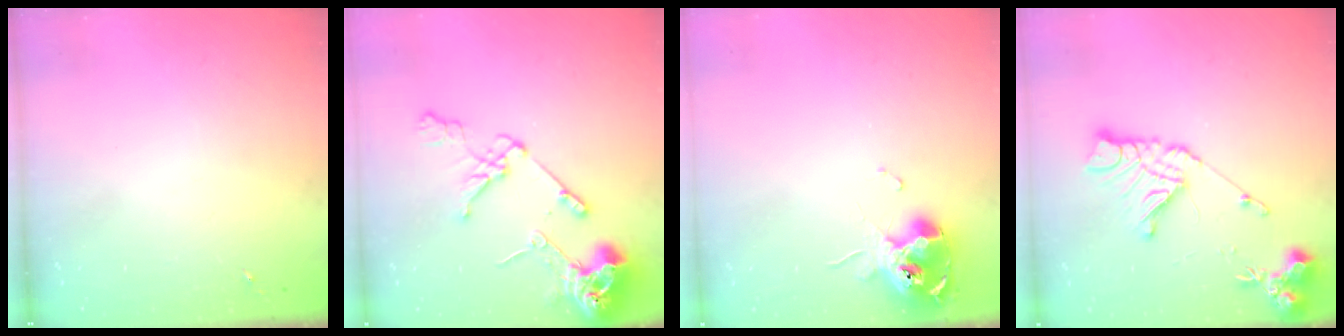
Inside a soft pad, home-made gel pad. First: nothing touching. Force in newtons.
{"total": 15.7, "press": 15.6, "slide": 2.0}
{"total": 12.0, "press": 11.9, "slide": 1.4}
{"total": 15.4, "press": 15.3, "slide": 1.8}